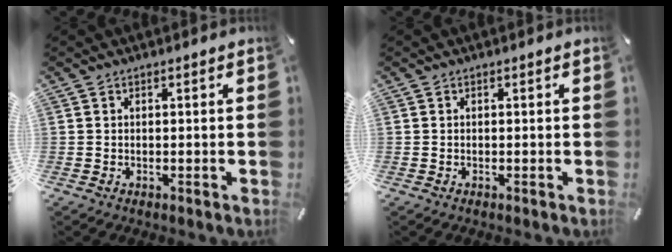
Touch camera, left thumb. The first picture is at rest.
{"total": 0.0}